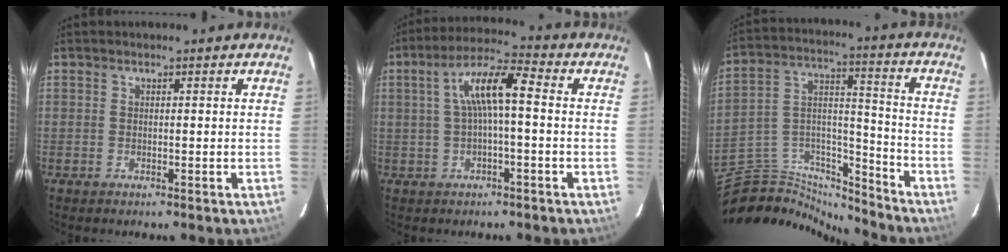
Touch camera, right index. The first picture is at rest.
{"total": 8.2, "force": [0.3, 1.7, 8.1], "torque": [-0.157, 0.022, 0.007]}
{"total": 17.6, "force": [-15.8, 5.6, 5.4], "torque": [-0.114, 0.046, -0.270]}